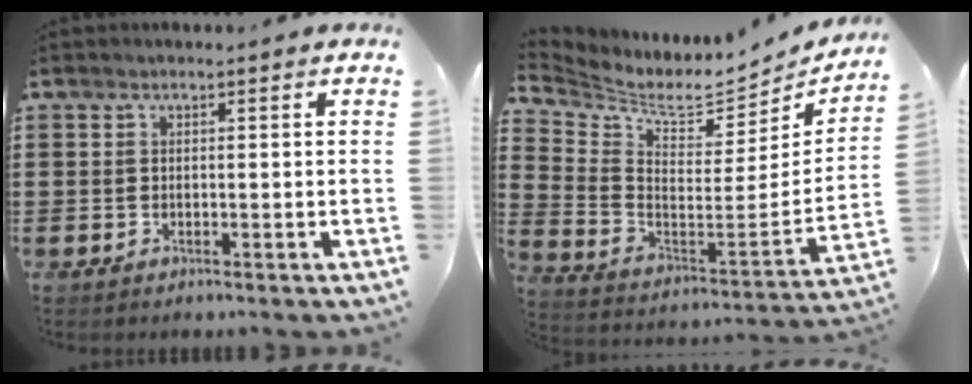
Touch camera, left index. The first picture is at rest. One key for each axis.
{"total": 5.6, "fx": 4.4, "fy": 2.2, "fz": 2.7, "tx": -0.072, "ty": -0.053, "tz": 0.067}